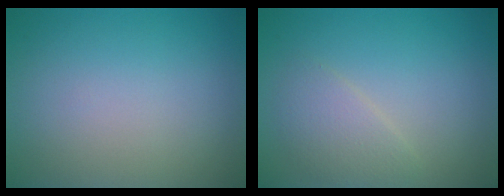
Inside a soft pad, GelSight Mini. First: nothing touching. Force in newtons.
{"total": 2.2, "press": 2.2, "slide": 0.1}